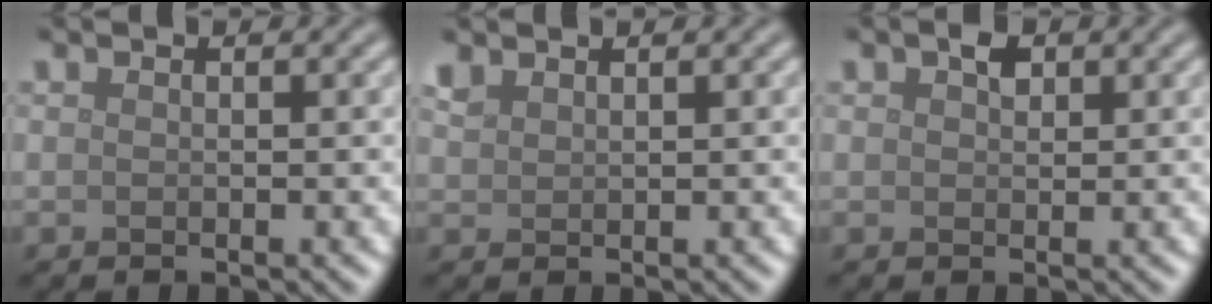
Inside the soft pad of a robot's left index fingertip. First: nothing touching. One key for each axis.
{"total": 1.2, "fx": 1.1, "fy": 0.5, "fz": 0.2, "tx": -0.010, "ty": 0.004, "tz": 0.028}
{"total": 1.5, "fx": 0.7, "fy": 0.9, "fz": 0.9, "tx": -0.014, "ty": 0.004, "tz": 0.010}